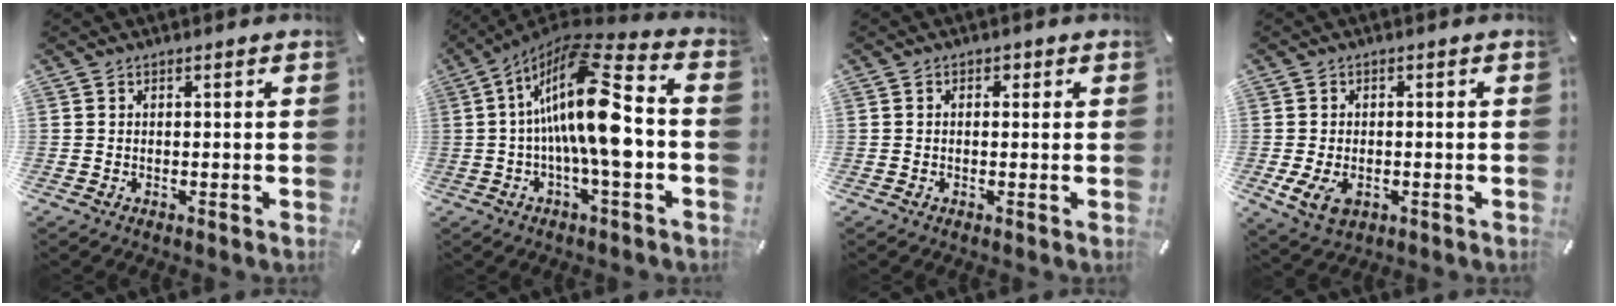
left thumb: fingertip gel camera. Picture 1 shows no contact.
{"total": 19.5, "force": [0.3, 6.1, 18.5], "torque": [-0.335, -0.008, -0.002]}
{"total": 1.0, "force": [0.2, 0.9, 0.4], "torque": [-0.010, 0.008, 0.001]}
{"total": 4.5, "force": [-1.2, 3.3, 2.7], "torque": [-0.057, -0.002, -0.025]}